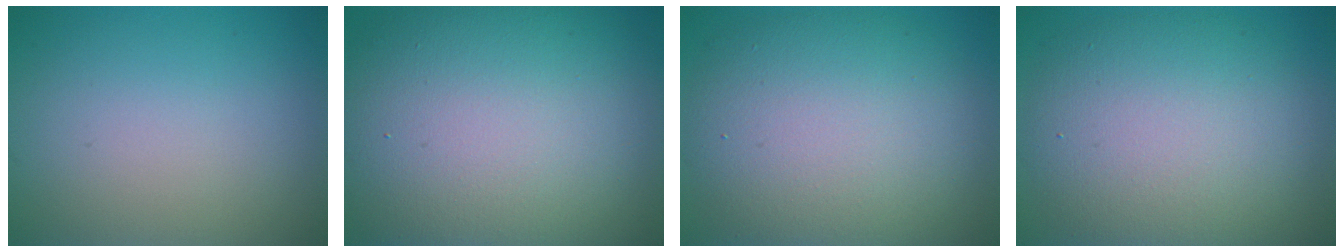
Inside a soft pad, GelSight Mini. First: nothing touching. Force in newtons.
{"total": 16.3, "press": 16.3, "slide": 0.9}
{"total": 10.7, "press": 10.6, "slide": 0.5}
{"total": 9.8, "press": 9.8, "slide": 0.8}